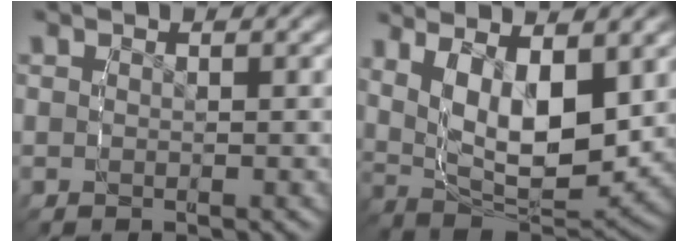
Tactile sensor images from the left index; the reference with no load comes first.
{"total": 12.5, "force": [0.5, 8.7, 8.9], "torque": [-0.197, -0.032, 0.008]}